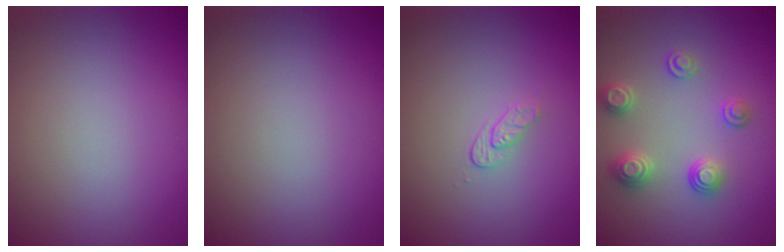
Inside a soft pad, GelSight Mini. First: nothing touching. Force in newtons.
{"total": 0.0}
{"total": 1.2, "press": 0.6, "slide": 1.0}
{"total": 2.6, "press": 2.6, "slide": 0.2}